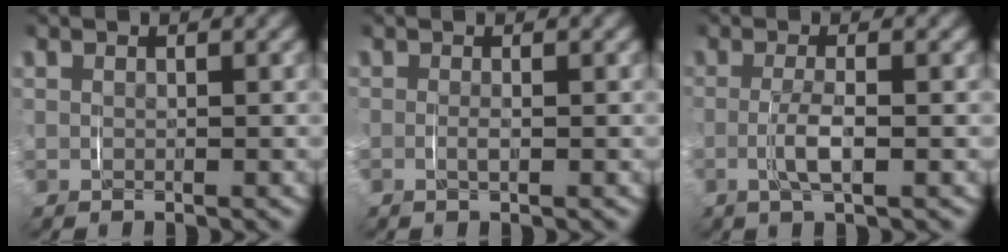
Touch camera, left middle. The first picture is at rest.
{"total": 0.7, "force": [-0.4, -0.4, 0.3], "torque": [-0.010, -0.002, -0.011]}
{"total": 2.2, "force": [-0.9, 0.0, 2.0], "torque": [-0.041, -0.004, -0.019]}